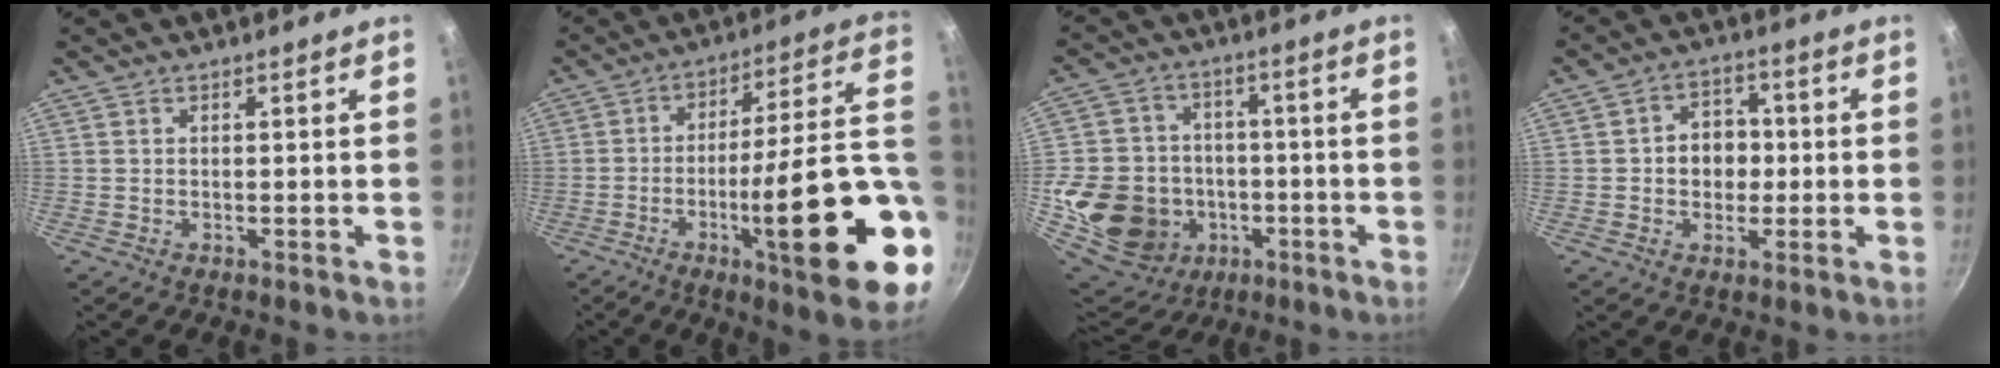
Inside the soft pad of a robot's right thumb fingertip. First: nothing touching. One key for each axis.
{"total": 26.0, "fx": -6.0, "fy": 5.7, "fz": 24.6, "tx": -0.324, "ty": 0.015, "tz": -0.086}
{"total": 18.0, "fx": -3.9, "fy": 15.9, "fz": 7.3, "tx": -0.119, "ty": 0.034, "tz": -0.052}
{"total": 7.2, "fx": -0.2, "fy": 5.9, "fz": 4.1, "tx": -0.020, "ty": 0.011, "tz": -0.008}